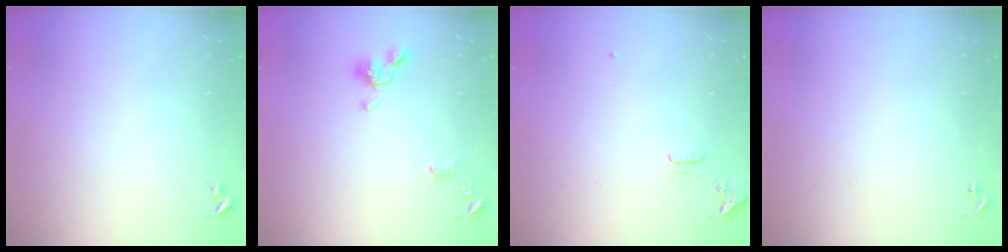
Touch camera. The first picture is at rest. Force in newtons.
{"total": 10.1, "press": 10.1, "slide": 1.2}
{"total": 8.0, "press": 7.9, "slide": 0.7}
{"total": 0.0}